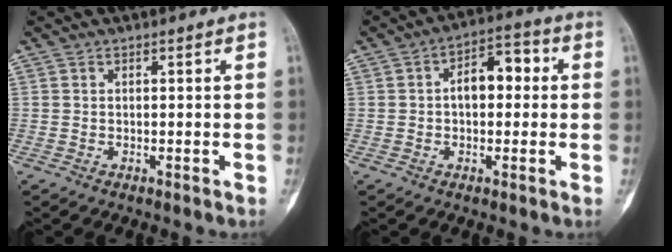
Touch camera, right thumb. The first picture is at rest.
{"total": 7.9, "force": [0.7, 4.7, 6.3], "torque": [-0.071, 0.028, 0.001]}